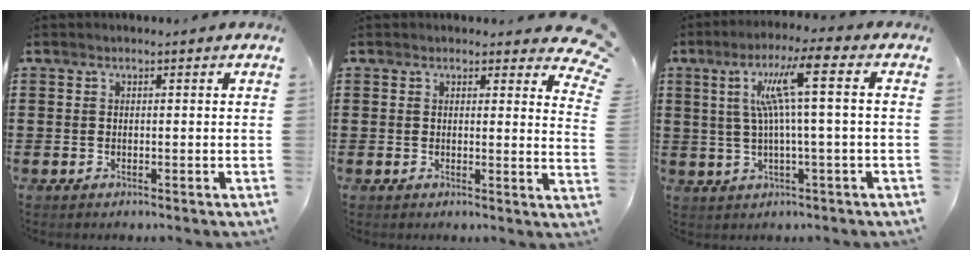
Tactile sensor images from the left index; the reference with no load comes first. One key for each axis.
{"total": 2.8, "fx": 2.3, "fy": 0.9, "fz": 1.3, "tx": -0.012, "ty": -0.013, "tz": 0.038}
{"total": 9.8, "fx": 2.2, "fy": 0.3, "fz": 9.6, "tx": -0.202, "ty": 0.002, "tz": 0.023}